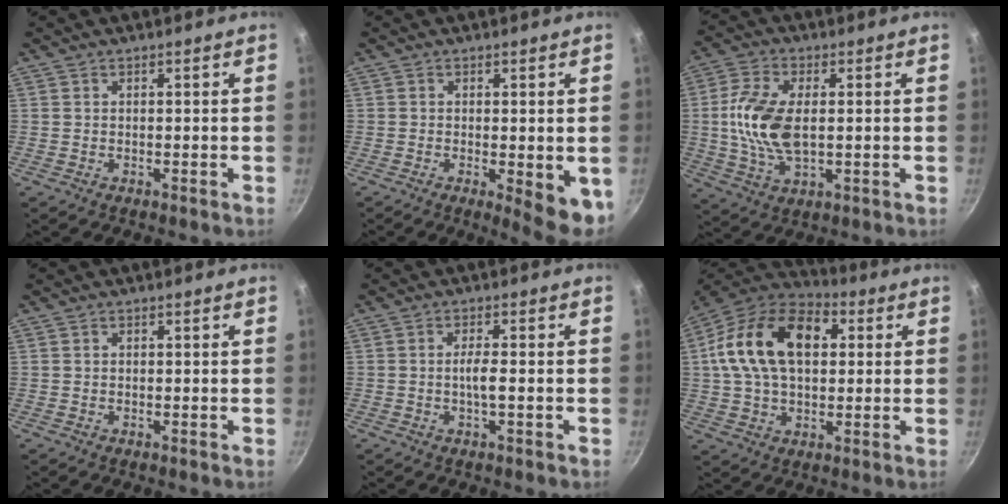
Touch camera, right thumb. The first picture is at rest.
{"total": 7.5, "force": [-1.5, 2.3, 6.9], "torque": [-0.074, -0.006, -0.013]}
{"total": 12.2, "force": [0.5, 6.7, 10.2], "torque": [-0.201, 0.007, 0.007]}
{"total": 0.6, "force": [0.0, 0.5, 0.3], "torque": [-0.003, 0.004, 0.000]}
{"total": 3.0, "force": [-0.7, 0.5, 2.8], "torque": [-0.058, 0.008, -0.016]}
{"total": 20.0, "force": [3.8, 12.8, 14.9], "torque": [-0.243, 0.024, 0.048]}